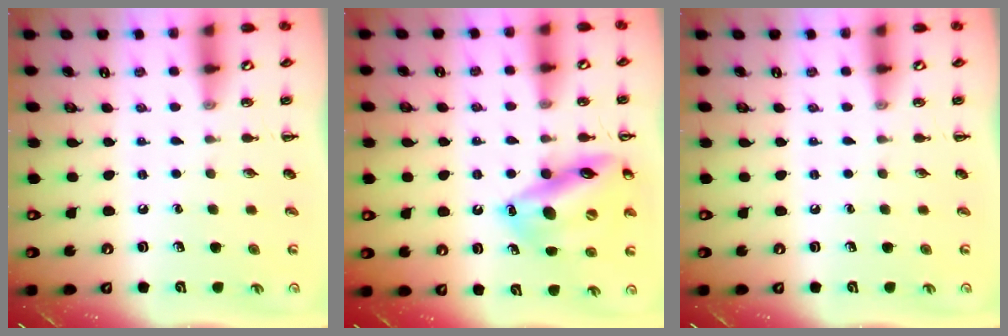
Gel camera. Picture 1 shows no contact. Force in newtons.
{"total": 17.3, "press": 17.1, "slide": 2.7}
{"total": 0.0}